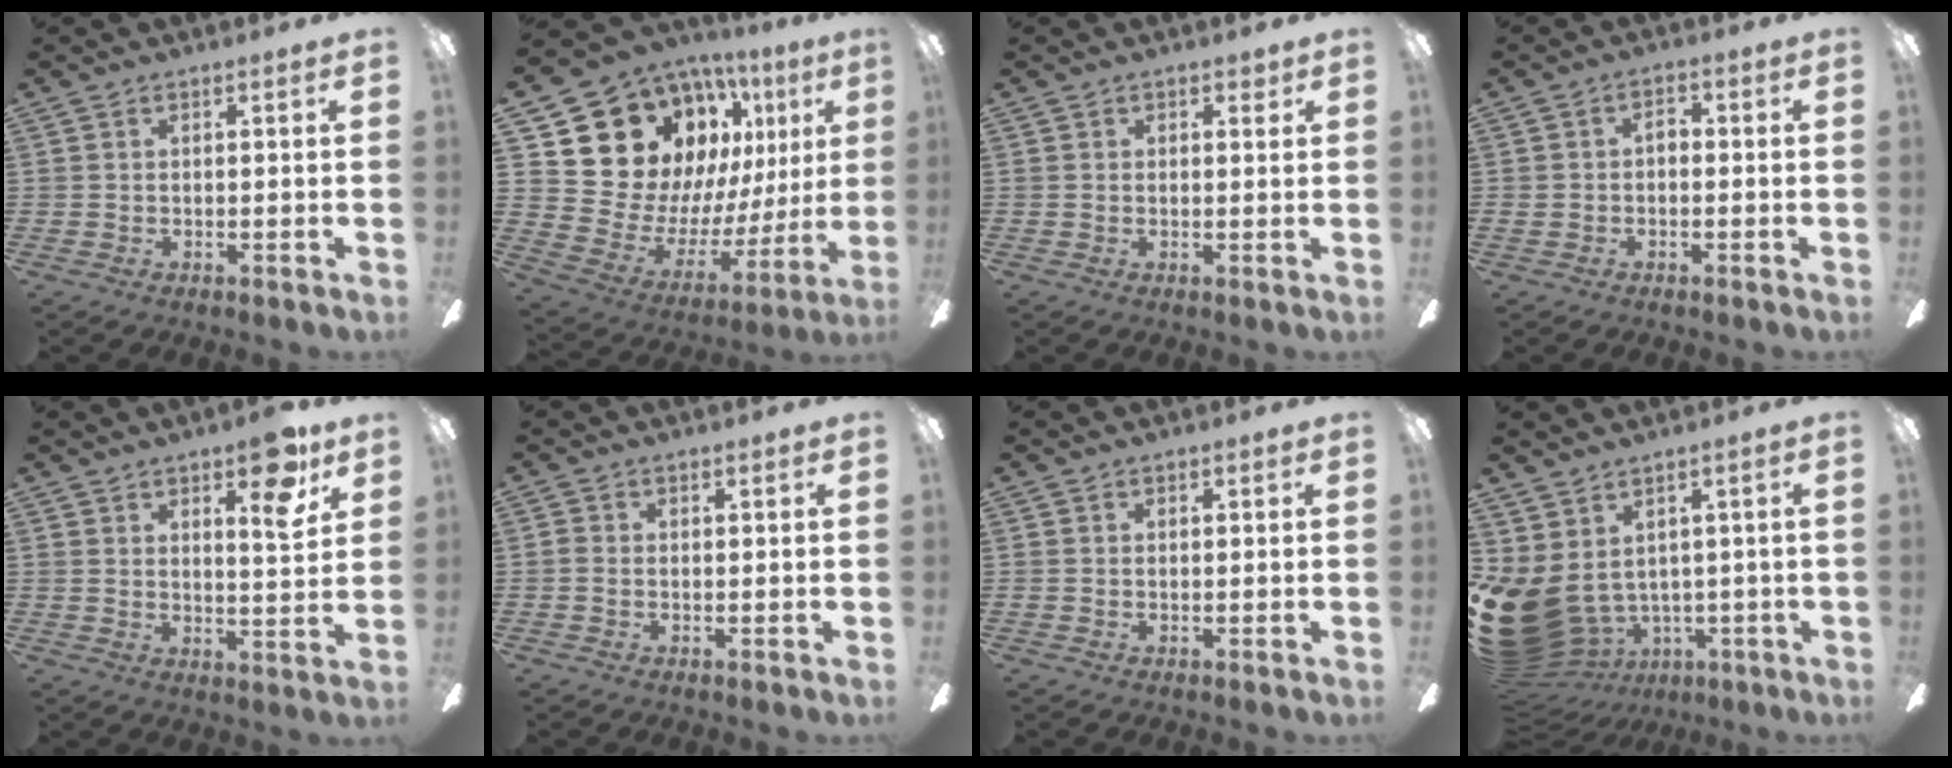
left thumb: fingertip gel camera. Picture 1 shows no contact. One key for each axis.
{"total": 20.4, "fx": 12.0, "fy": 14.7, "fz": 7.5, "tx": -0.154, "ty": -0.098, "tz": 0.253}
{"total": 1.3, "fx": 0.8, "fy": 0.8, "fz": 0.5, "tx": 0.005, "ty": -0.003, "tz": 0.012}
{"total": 2.7, "fx": -0.9, "fy": 1.8, "fz": 1.8, "tx": -0.035, "ty": 0.015, "tz": -0.021}
{"total": 9.4, "fx": 5.7, "fy": 3.1, "fz": 6.8, "tx": -0.081, "ty": -0.029, "tz": 0.089}
{"total": 0.6, "fx": -0.2, "fy": 0.3, "fz": 0.5, "tx": -0.011, "ty": 0.002, "tz": -0.004}
{"total": 0.0}
{"total": 12.5, "fx": -1.1, "fy": 9.5, "fz": 8.1, "tx": -0.190, "ty": -0.018, "tz": -0.007}